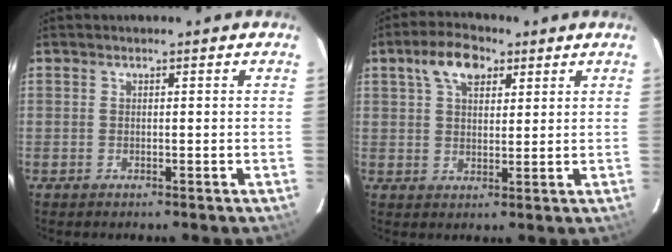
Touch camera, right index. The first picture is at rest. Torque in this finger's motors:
{"motor_torque": [0.42, 0.06, 0.38, 0.09]}